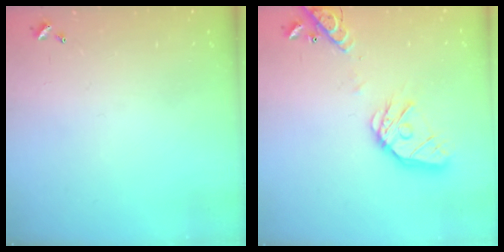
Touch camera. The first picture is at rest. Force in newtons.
{"total": 17.6, "press": 17.3, "slide": 2.8}